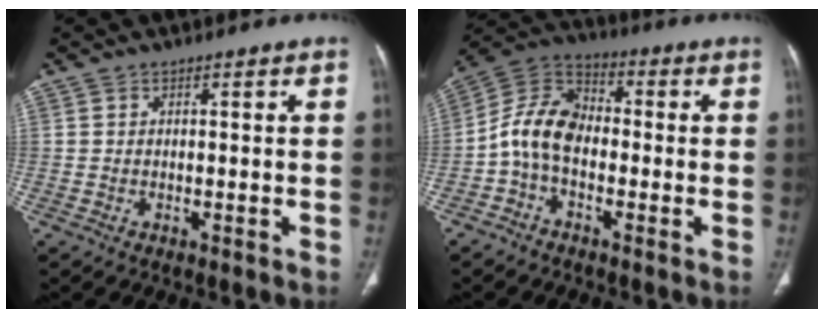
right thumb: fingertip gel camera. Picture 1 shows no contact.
{"total": 9.6, "force": [-1.9, 6.7, 6.7], "torque": [-0.114, 0.035, -0.053]}